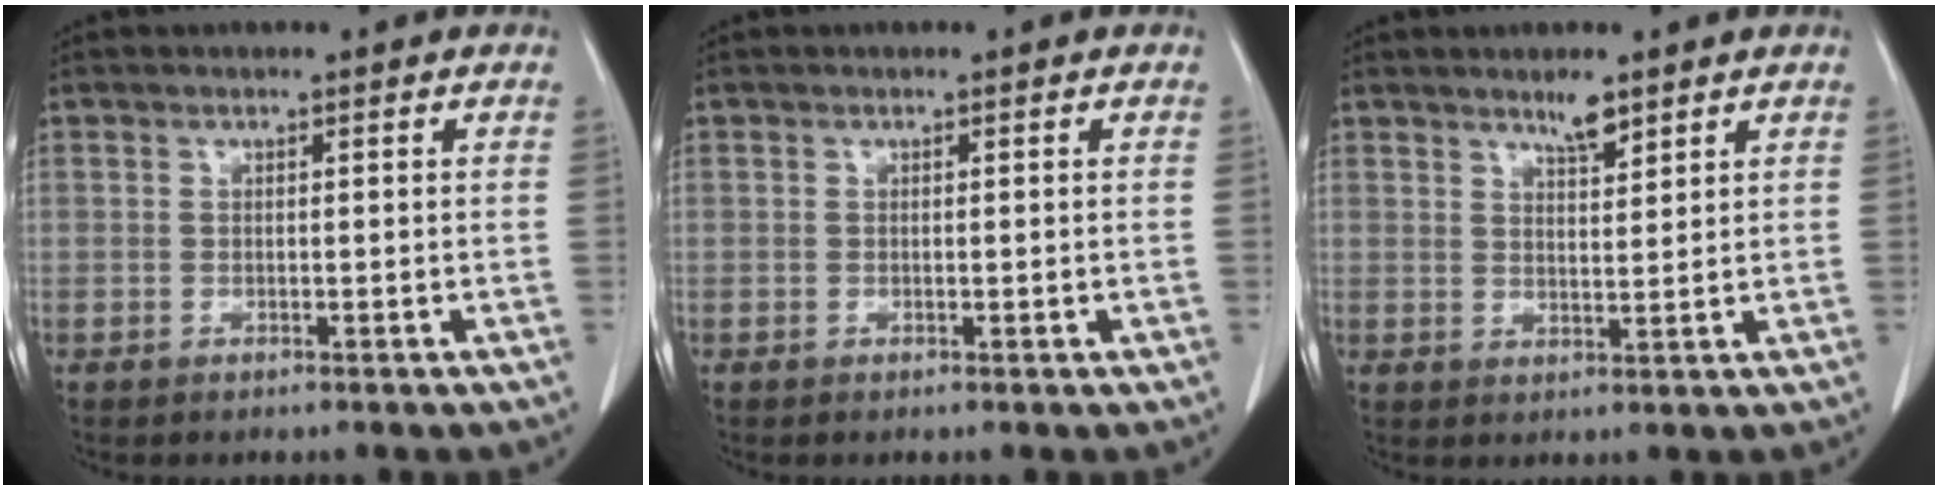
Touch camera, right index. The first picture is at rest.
{"total": 0.5, "force": [0.0, 0.1, 0.5], "torque": [-0.006, -0.001, 0.004]}
{"total": 3.3, "force": [2.6, 0.6, 1.9], "torque": [-0.034, -0.003, 0.046]}